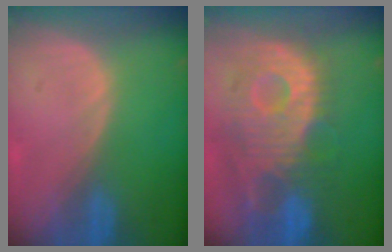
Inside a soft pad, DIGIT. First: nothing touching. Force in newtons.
{"total": 12.2, "press": 10.8, "slide": 5.6}